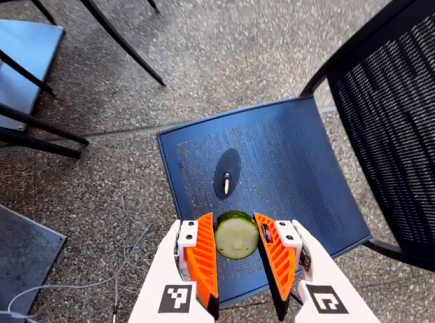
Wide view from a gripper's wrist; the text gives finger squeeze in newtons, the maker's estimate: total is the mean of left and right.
{"total": 10.0, "left": 9.4, "right": 10.6}